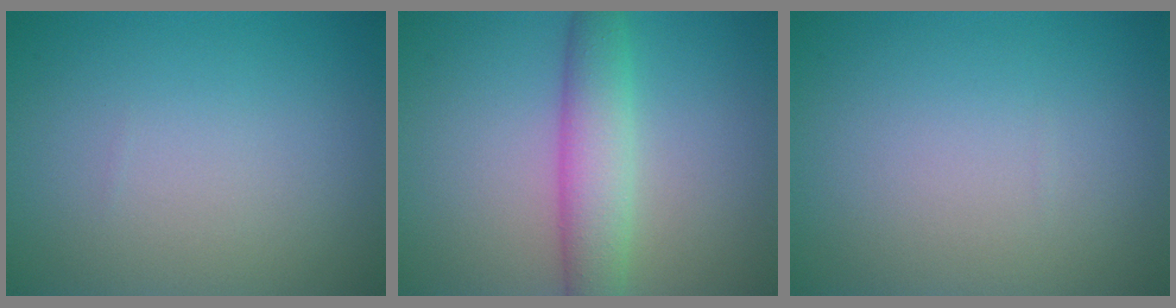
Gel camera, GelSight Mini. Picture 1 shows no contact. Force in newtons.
{"total": 4.5, "press": 4.5, "slide": 0.1}
{"total": 0.0}